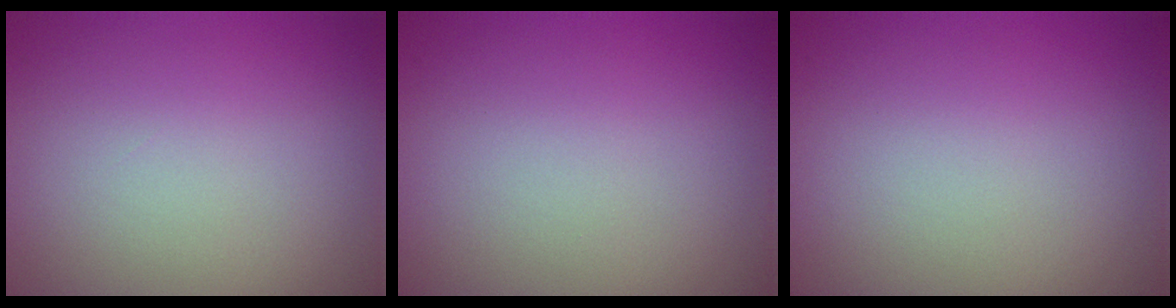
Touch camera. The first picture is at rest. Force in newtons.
{"total": 0.0}
{"total": 0.0}